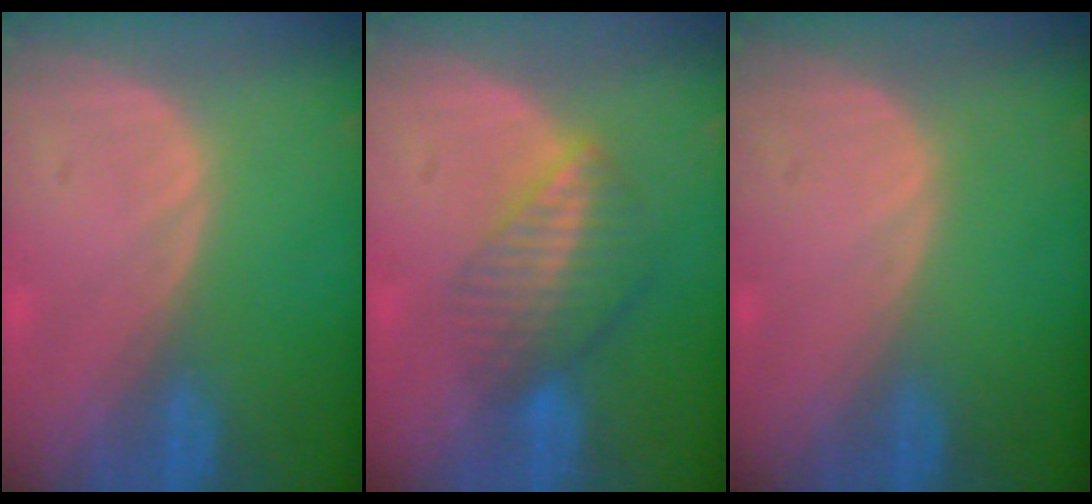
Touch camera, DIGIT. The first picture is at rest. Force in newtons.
{"total": 6.7, "press": 5.8, "slide": 3.4}
{"total": 0.0}